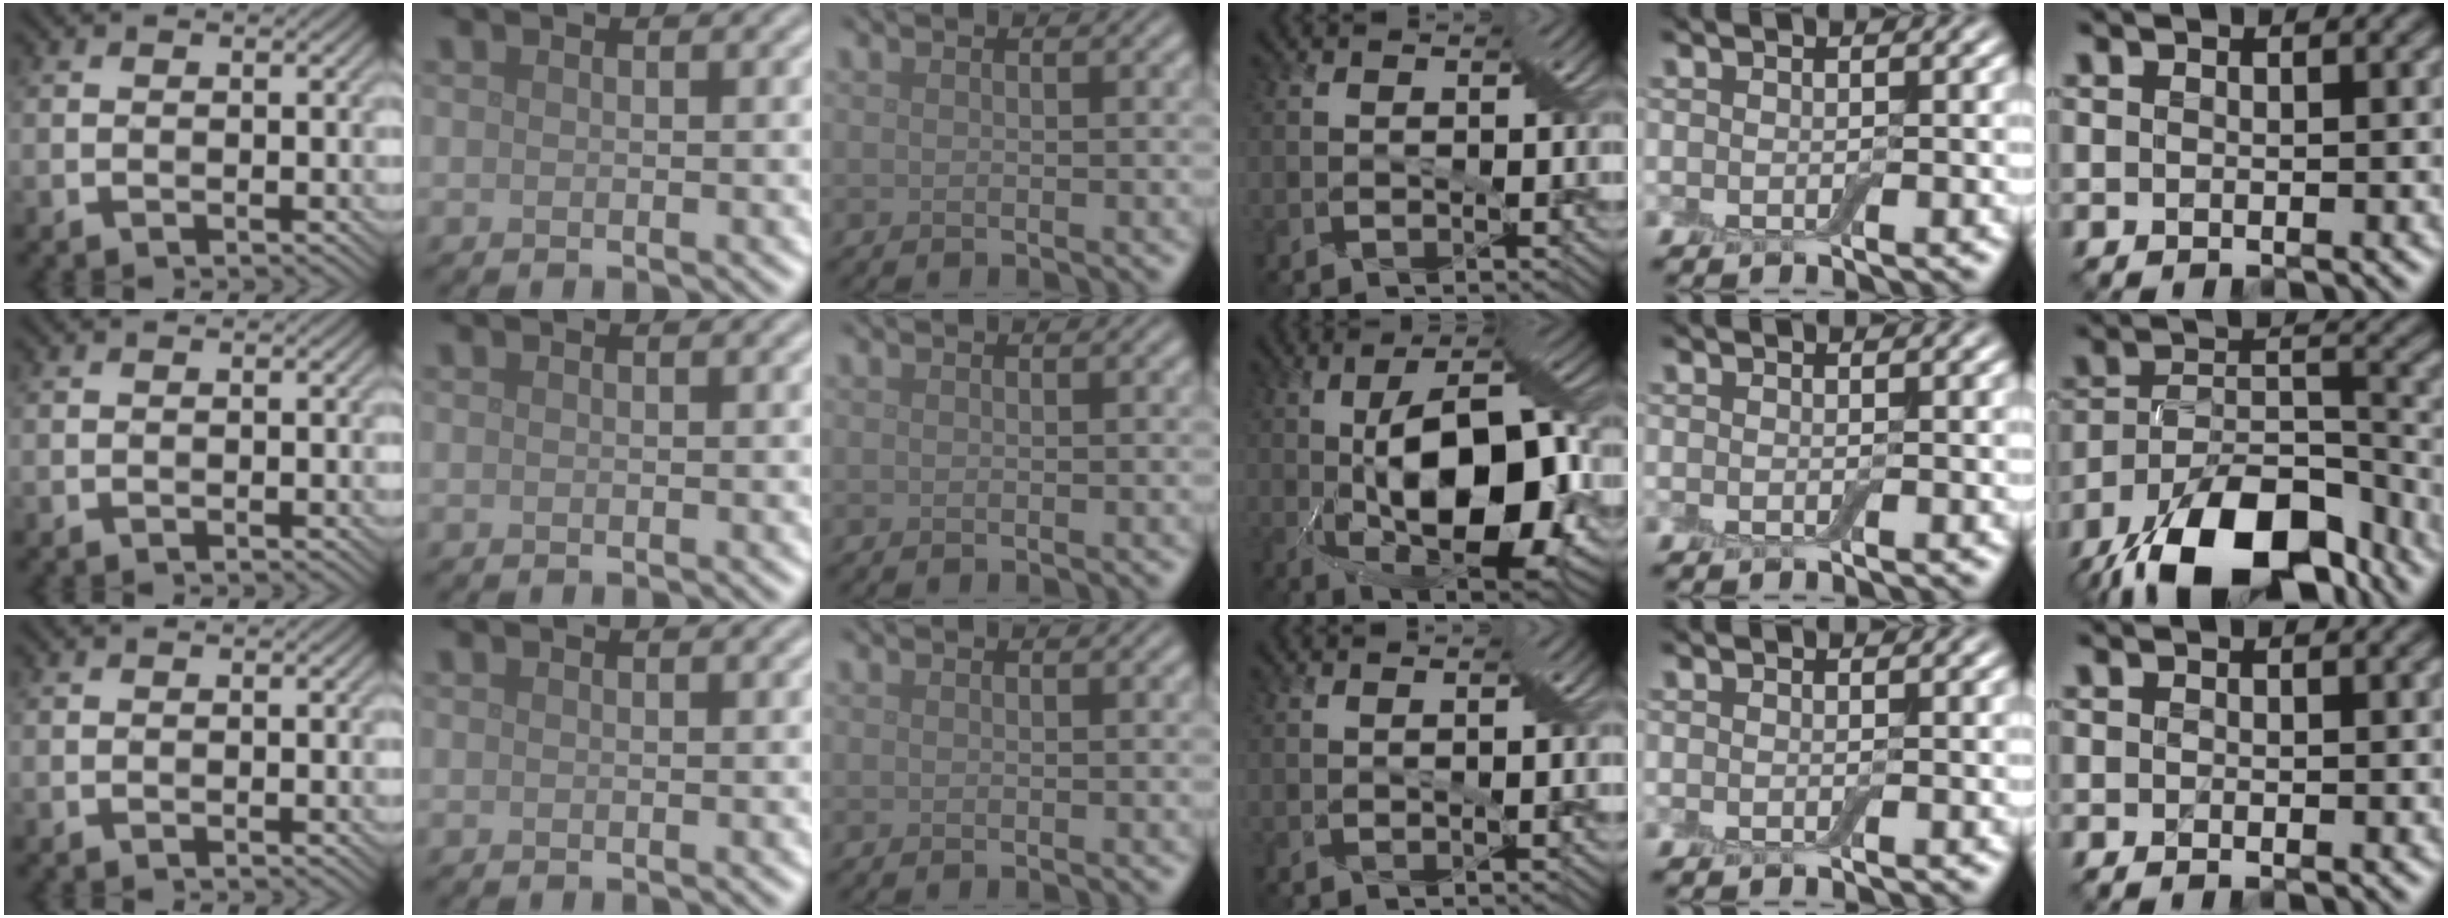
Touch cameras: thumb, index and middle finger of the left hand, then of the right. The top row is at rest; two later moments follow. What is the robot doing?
{"motion": "cut", "object": "cling film"}